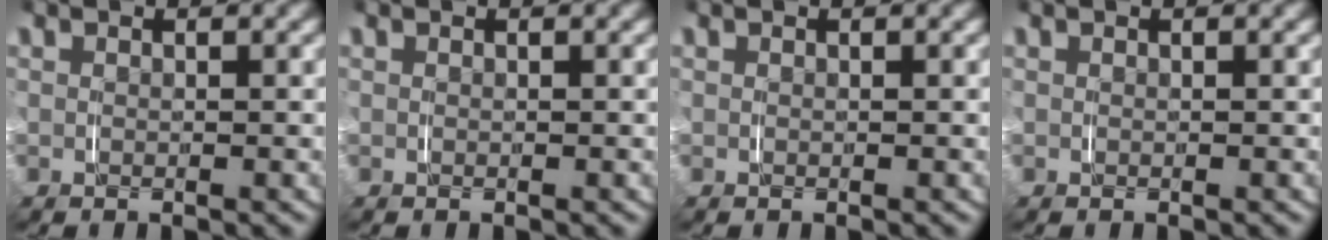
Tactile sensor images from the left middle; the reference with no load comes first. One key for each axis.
{"total": 0.0}
{"total": 0.0}
{"total": 0.0}